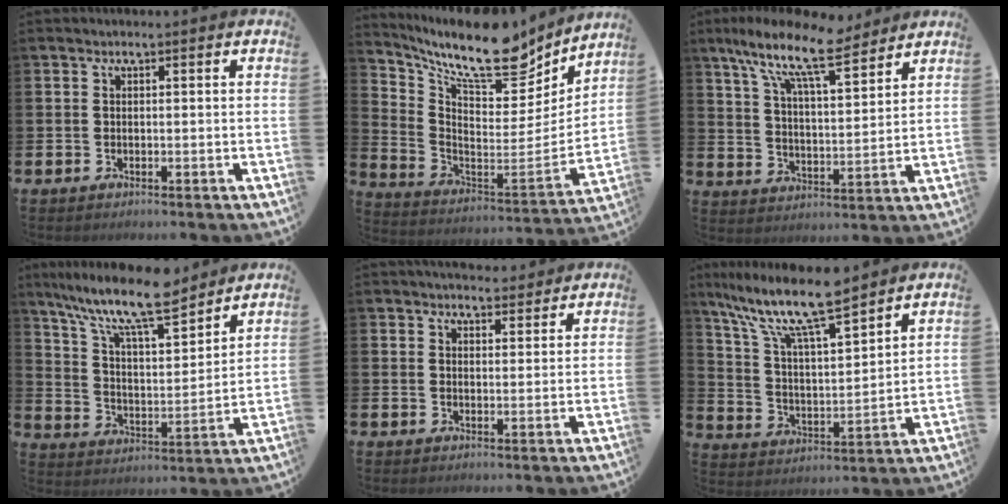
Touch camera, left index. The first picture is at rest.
{"total": 12.8, "force": [10.1, 4.1, 6.8], "torque": [-0.150, -0.073, 0.166]}
{"total": 11.2, "force": [9.1, 2.5, 5.9], "torque": [-0.135, -0.048, 0.155]}
{"total": 12.5, "force": [10.7, 2.4, 6.0], "torque": [-0.134, -0.066, 0.186]}
{"total": 3.6, "force": [3.5, 0.9, 0.1], "torque": [0.000, -0.020, 0.063]}
{"total": 11.7, "force": [10.0, 1.5, 5.7], "torque": [-0.144, -0.050, 0.176]}